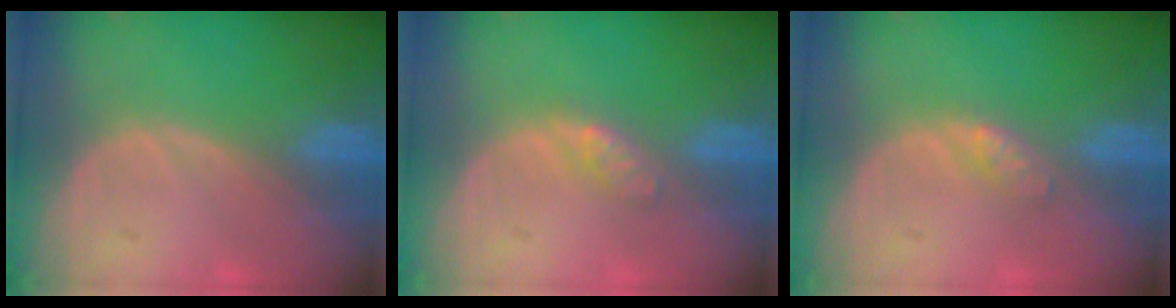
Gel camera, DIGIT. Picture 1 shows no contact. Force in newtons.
{"total": 2.4, "press": 2.4, "slide": 0.2}
{"total": 2.0, "press": 2.0, "slide": 0.1}